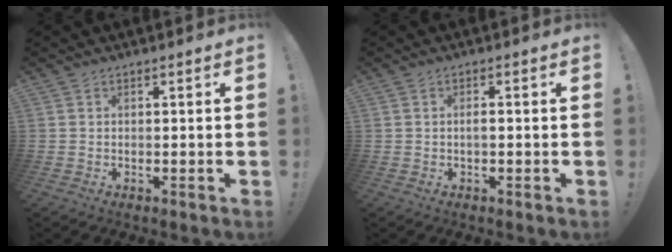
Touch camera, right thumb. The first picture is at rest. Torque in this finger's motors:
{"motor_torque": [-0.09, -0.08, 0.12, -0.09, 0.00]}